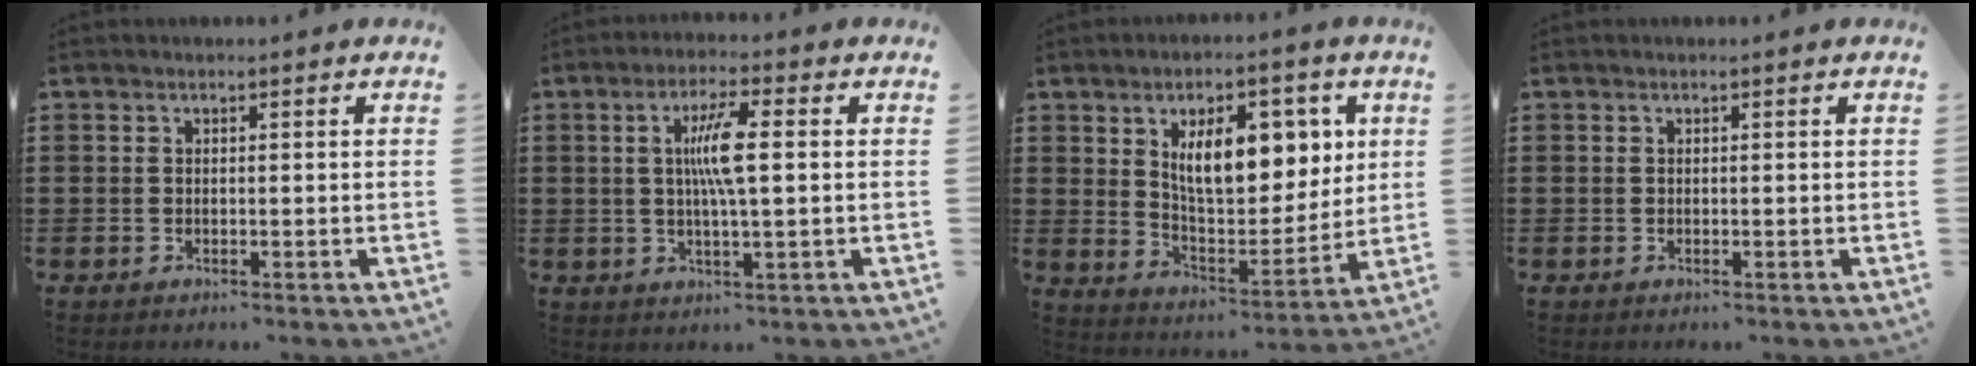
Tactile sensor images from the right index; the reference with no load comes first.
{"total": 6.6, "force": [0.7, 0.9, 6.5], "torque": [-0.130, -0.001, 0.005]}
{"total": 11.5, "force": [4.5, 5.7, 8.9], "torque": [-0.147, -0.004, 0.075]}
{"total": 0.0}